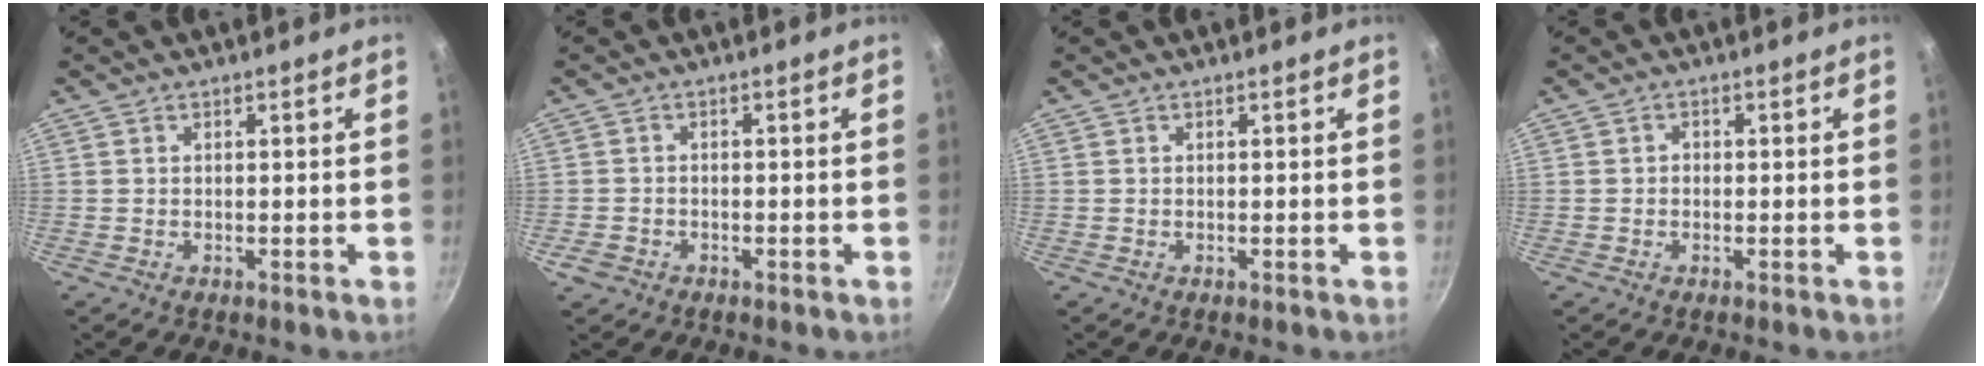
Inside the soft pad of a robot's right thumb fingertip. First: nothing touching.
{"total": 2.7, "force": [-1.3, 2.0, 1.1], "torque": [-0.022, 0.011, -0.022]}
{"total": 0.0}
{"total": 1.0, "force": [-0.1, 0.9, 0.5], "torque": [-0.007, 0.005, -0.004]}